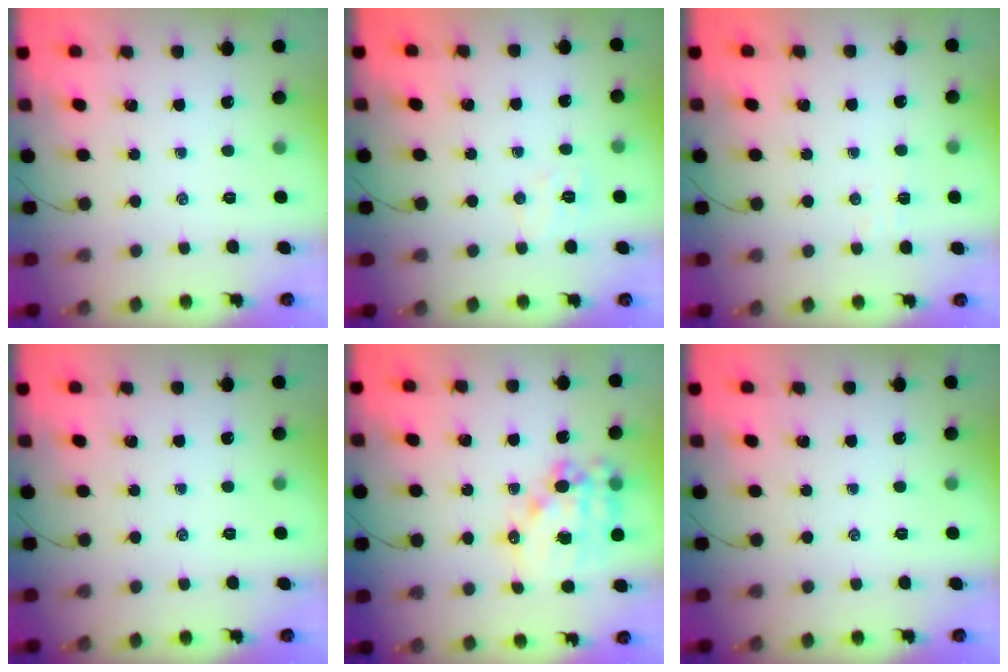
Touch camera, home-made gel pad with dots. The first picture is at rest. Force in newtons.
{"total": 5.0, "press": 4.9, "slide": 1.0}
{"total": 2.9, "press": 2.8, "slide": 0.6}
{"total": 0.0}
{"total": 15.1, "press": 14.7, "slide": 3.6}
{"total": 0.0}